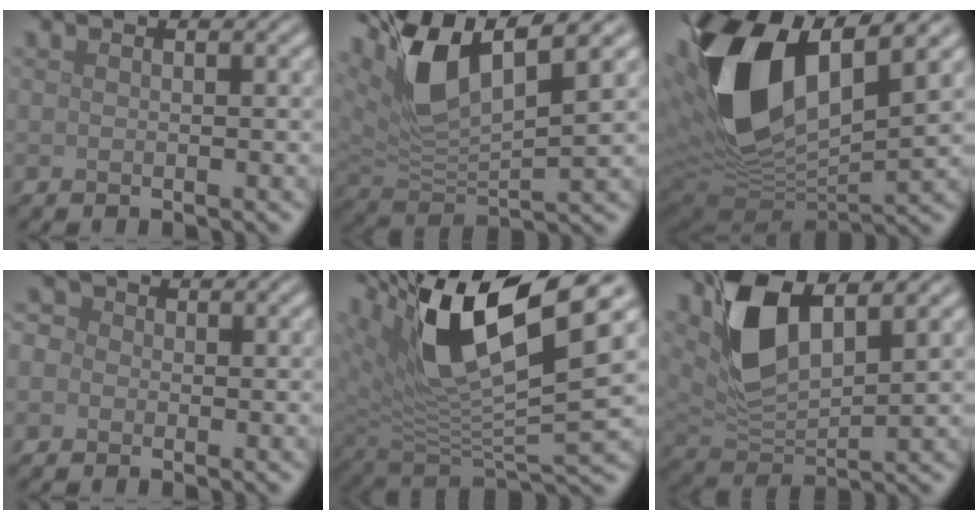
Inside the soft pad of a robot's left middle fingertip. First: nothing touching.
{"total": 8.6, "force": [4.9, 2.7, 6.5], "torque": [-0.139, 0.008, 0.090]}
{"total": 15.1, "force": [4.1, 7.9, 12.2], "torque": [-0.263, 0.001, 0.076]}
{"total": 2.8, "force": [0.3, 2.6, 1.1], "torque": [-0.002, 0.014, -0.024]}
{"total": 12.3, "force": [6.5, 3.7, 9.8], "torque": [-0.182, 0.001, 0.121]}
{"total": 6.6, "force": [3.0, 2.9, 5.1], "torque": [-0.108, -0.004, 0.058]}